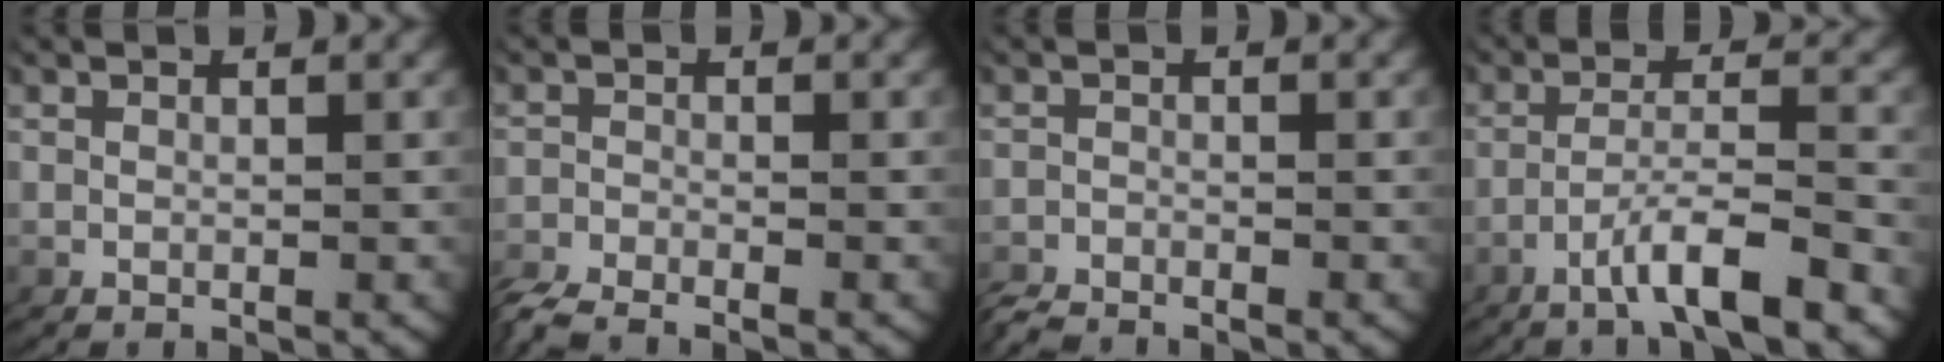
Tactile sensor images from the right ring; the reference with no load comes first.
{"total": 2.9, "force": [-2.6, 0.9, 0.7], "torque": [-0.016, -0.011, -0.045]}
{"total": 1.9, "force": [-1.9, 0.3, 0.1], "torque": [-0.008, -0.012, -0.033]}
{"total": 5.1, "force": [-3.0, 1.2, 3.9], "torque": [-0.070, -0.008, -0.047]}